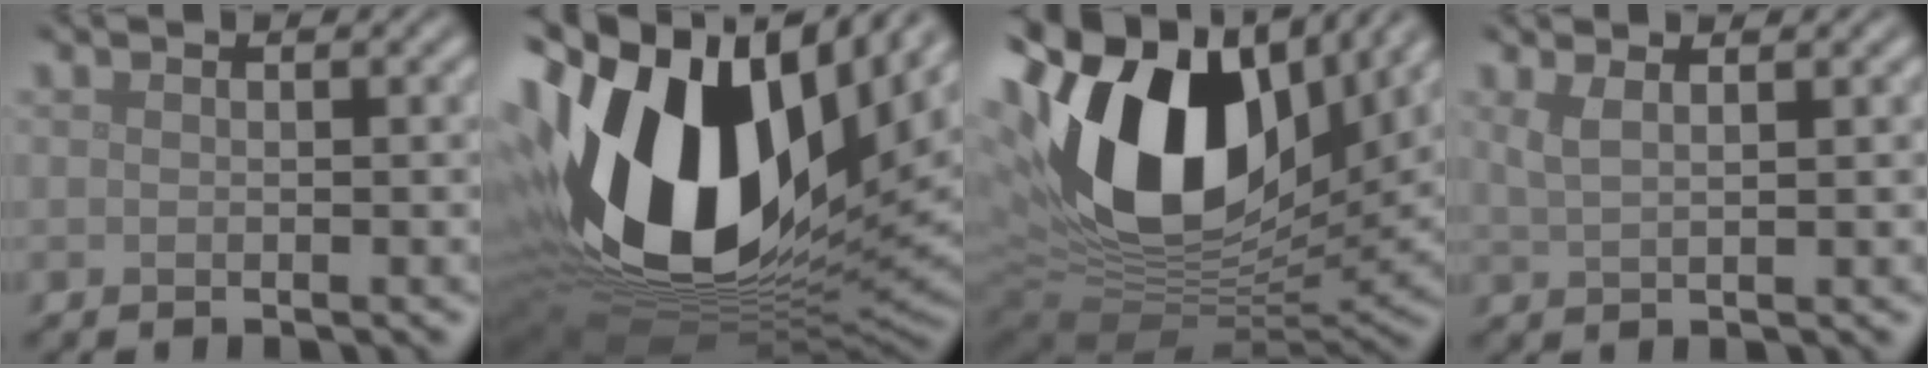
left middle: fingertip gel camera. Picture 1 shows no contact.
{"total": 19.5, "force": [3.4, 12.3, 14.7], "torque": [-0.321, -0.020, 0.069]}
{"total": 18.8, "force": [5.3, 11.7, 13.7], "torque": [-0.288, -0.005, 0.096]}
{"total": 2.0, "force": [1.1, 0.7, 1.5], "torque": [-0.023, 0.001, 0.019]}